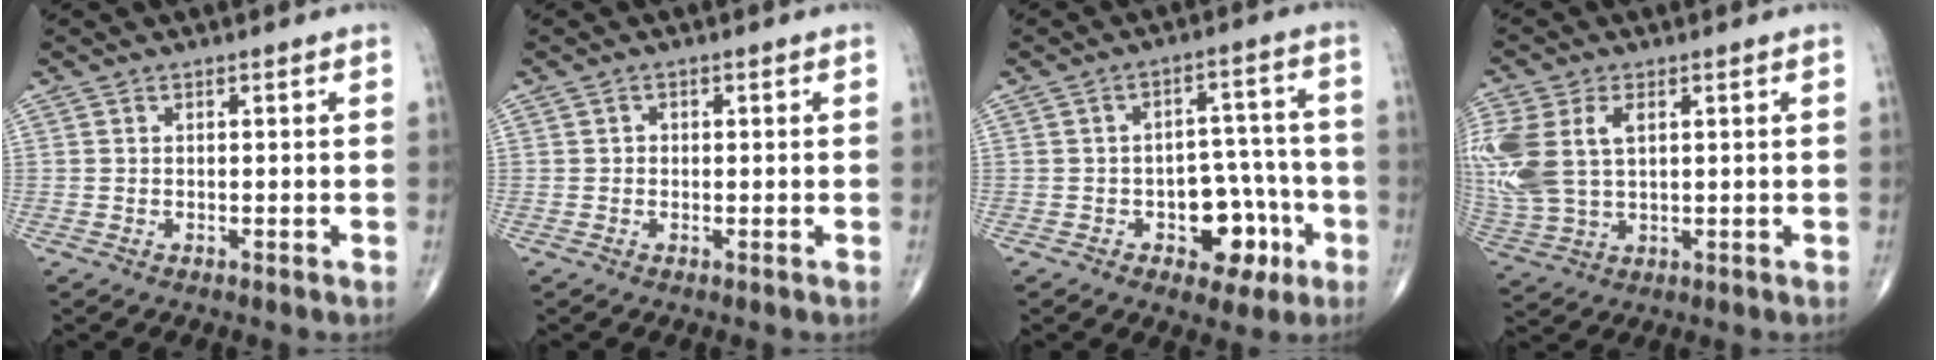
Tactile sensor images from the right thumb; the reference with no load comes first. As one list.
[{"total": 0.9, "force": [0.0, 0.8, 0.3], "torque": [0.001, 0.002, -0.002]}, {"total": 10.4, "force": [-4.0, 6.7, 6.9], "torque": [-0.048, 0.042, -0.050]}, {"total": 15.2, "force": [3.2, 9.6, 11.4], "torque": [-0.294, 0.003, 0.069]}]